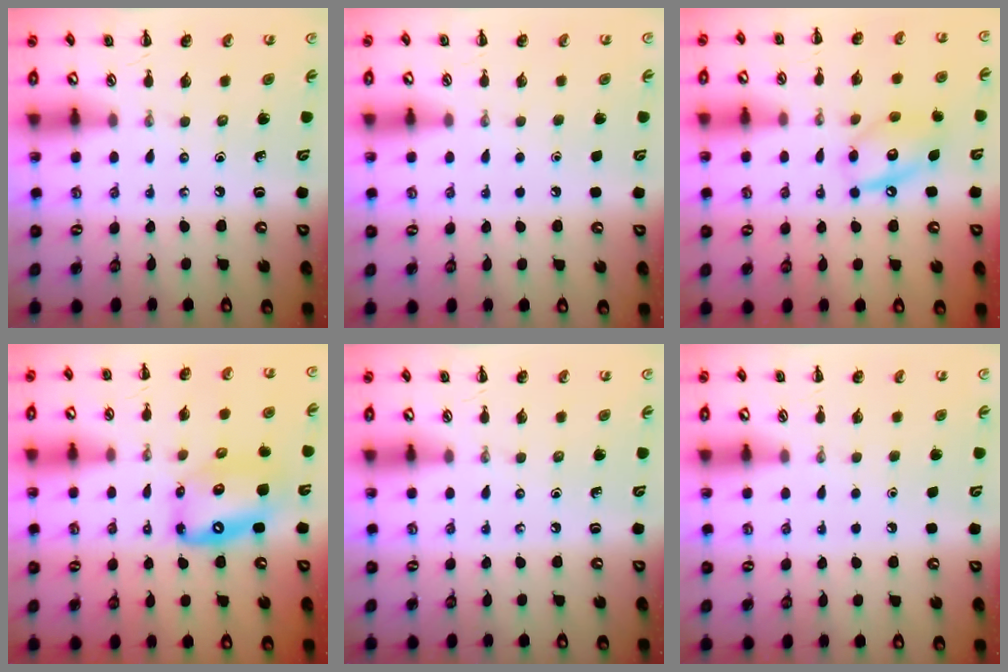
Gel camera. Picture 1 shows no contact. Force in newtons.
{"total": 1.8, "press": 1.8, "slide": 0.1}
{"total": 12.2, "press": 12.0, "slide": 2.0}
{"total": 12.4, "press": 12.0, "slide": 3.2}
{"total": 0.0}
{"total": 1.8, "press": 1.8, "slide": 0.1}